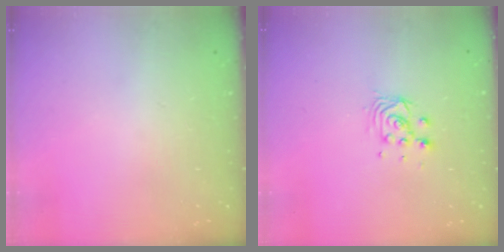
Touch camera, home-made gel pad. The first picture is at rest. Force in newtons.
{"total": 4.2, "press": 4.2, "slide": 0.3}